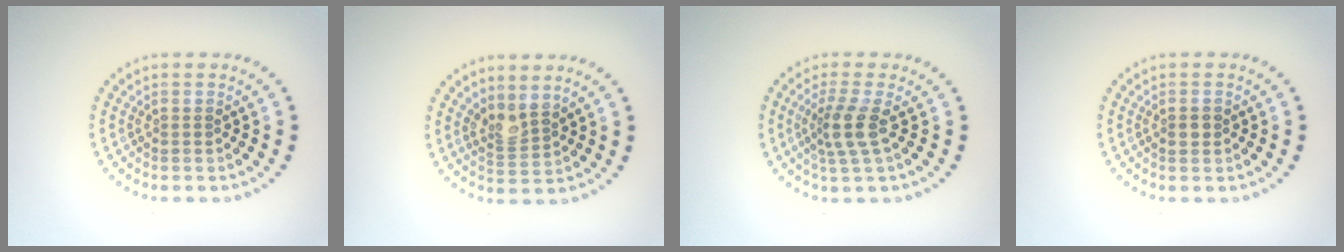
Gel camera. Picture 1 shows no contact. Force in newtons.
{"total": 2.1, "press": 1.6, "slide": 1.3}
{"total": 2.8, "press": 2.1, "slide": 1.9}
{"total": 1.3, "press": 1.3, "slide": 0.0}